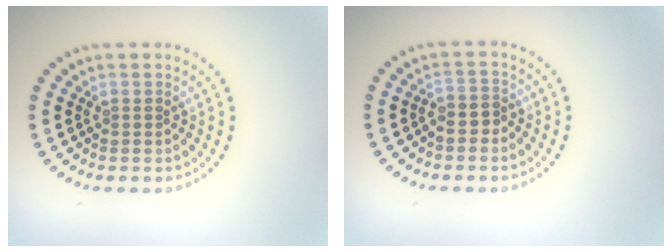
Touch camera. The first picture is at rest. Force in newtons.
{"total": 1.3, "press": 1.1, "slide": 0.7}